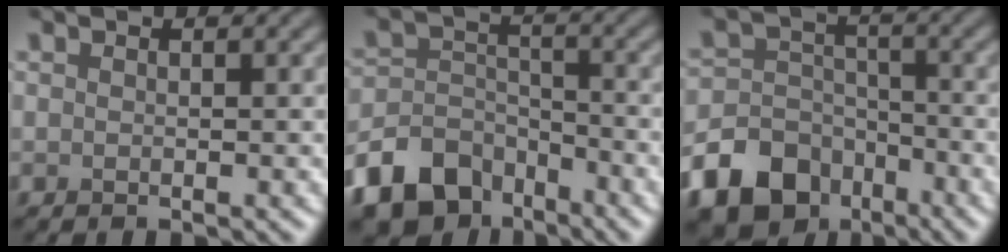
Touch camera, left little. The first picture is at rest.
{"total": 9.0, "force": [-6.4, 5.4, 3.2], "torque": [-0.047, -0.005, -0.123]}
{"total": 11.8, "force": [-7.4, 8.2, 3.9], "torque": [-0.080, -0.031, -0.142]}